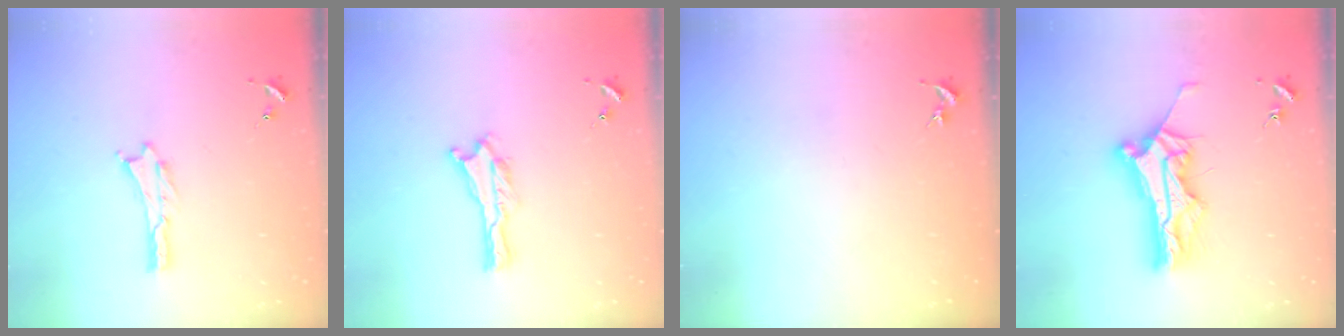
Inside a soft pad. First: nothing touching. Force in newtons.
{"total": 0.0}
{"total": 0.0}
{"total": 11.2, "press": 11.2, "slide": 0.8}